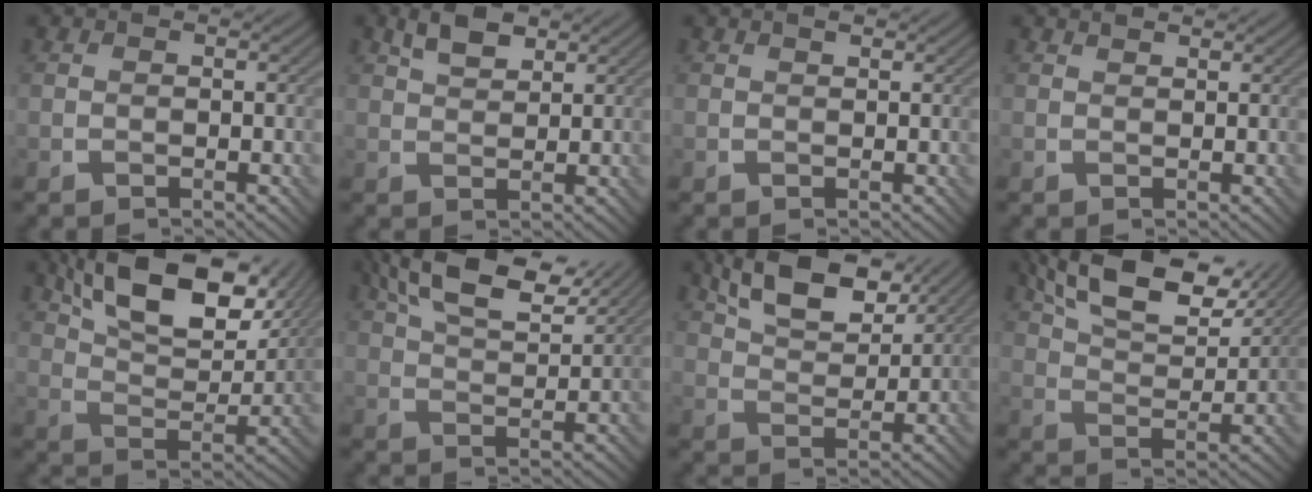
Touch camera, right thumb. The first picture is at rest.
{"total": 3.8, "force": [2.4, 1.8, 2.4], "torque": [-0.051, 0.004, 0.047]}
{"total": 0.6, "force": [0.5, 0.2, 0.4], "torque": [-0.006, 0.000, 0.009]}
{"total": 0.8, "force": [0.8, 0.1, 0.2], "torque": [-0.008, -0.001, 0.017]}
{"total": 15.4, "force": [9.4, 6.7, 10.3], "torque": [-0.180, 0.005, 0.144]}
{"total": 11.0, "force": [7.0, 4.0, 7.5], "torque": [-0.154, 0.012, 0.130]}
{"total": 9.9, "force": [6.2, 4.5, 6.3], "torque": [-0.131, 0.008, 0.117]}
{"total": 13.6, "force": [8.6, 5.6, 9.0], "torque": [-0.168, 0.009, 0.142]}